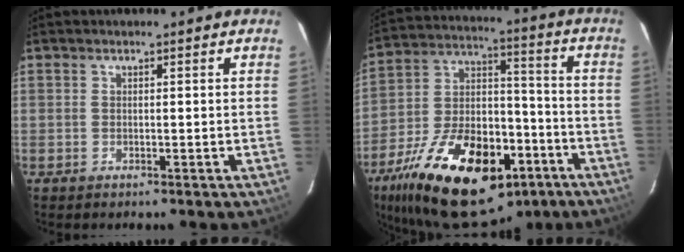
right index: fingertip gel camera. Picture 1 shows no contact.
{"total": 29.1, "force": [-16.4, 15.0, 18.9], "torque": [-0.365, -0.001, -0.248]}